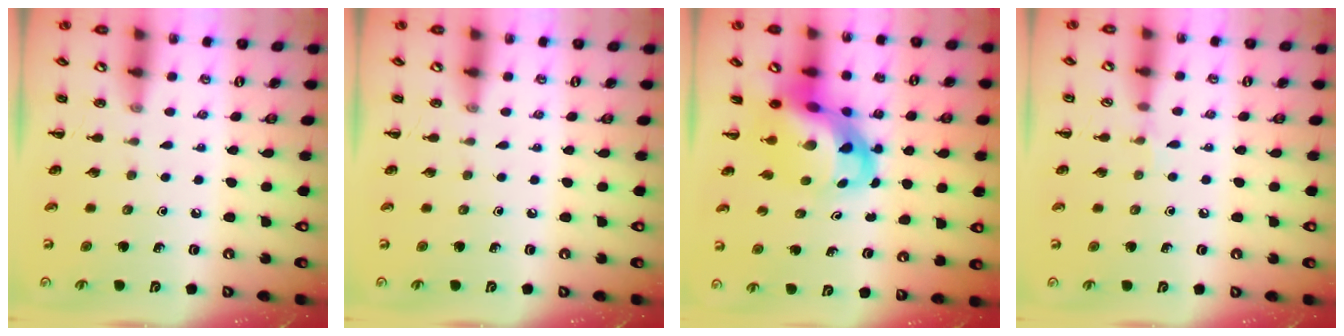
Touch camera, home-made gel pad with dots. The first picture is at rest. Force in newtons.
{"total": 0.0}
{"total": 9.0, "press": 8.5, "slide": 2.7}
{"total": 3.7, "press": 3.5, "slide": 1.3}